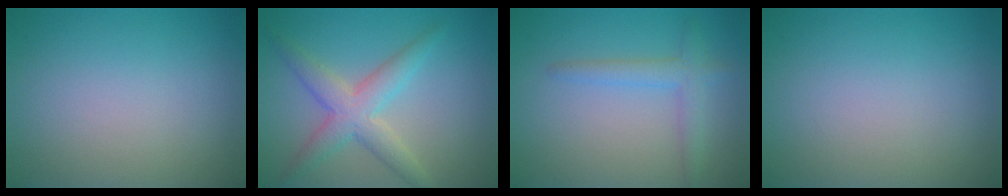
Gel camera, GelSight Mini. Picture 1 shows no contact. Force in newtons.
{"total": 4.4, "press": 4.4, "slide": 0.2}
{"total": 2.3, "press": 2.3, "slide": 0.2}
{"total": 0.0}